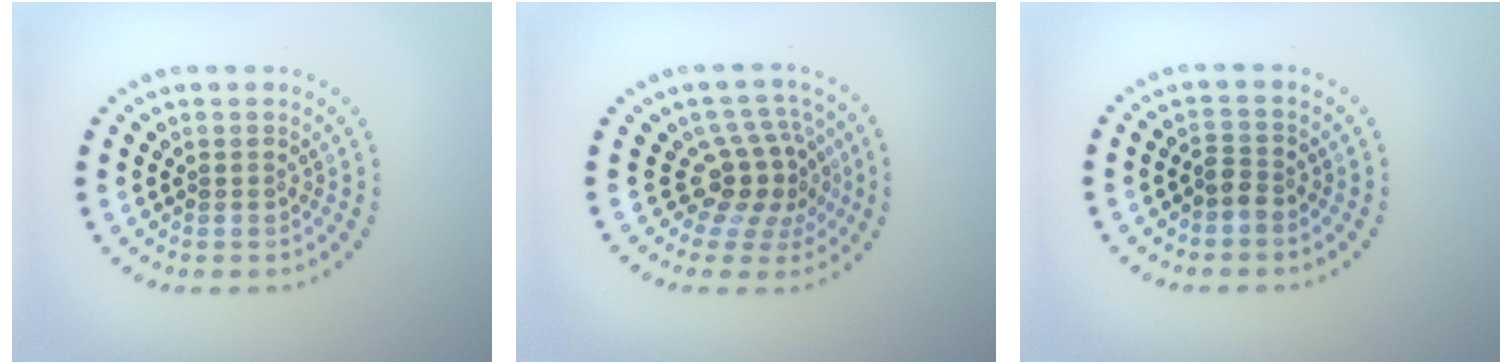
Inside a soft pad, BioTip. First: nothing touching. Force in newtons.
{"total": 4.0, "press": 2.7, "slide": 2.9}
{"total": 1.3, "press": 1.0, "slide": 0.8}